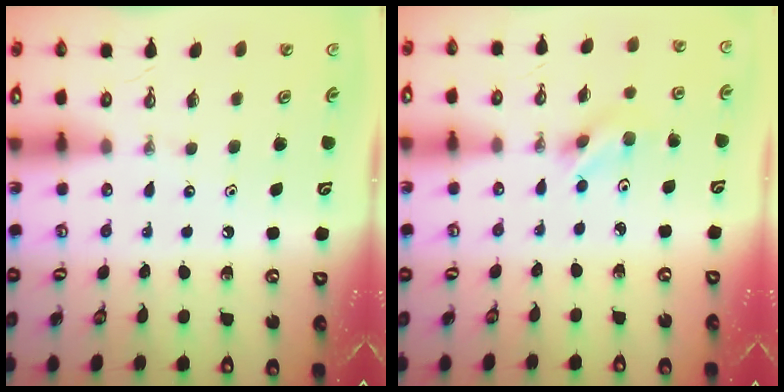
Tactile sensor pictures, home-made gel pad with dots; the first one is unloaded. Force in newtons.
{"total": 3.6, "press": 2.8, "slide": 2.3}